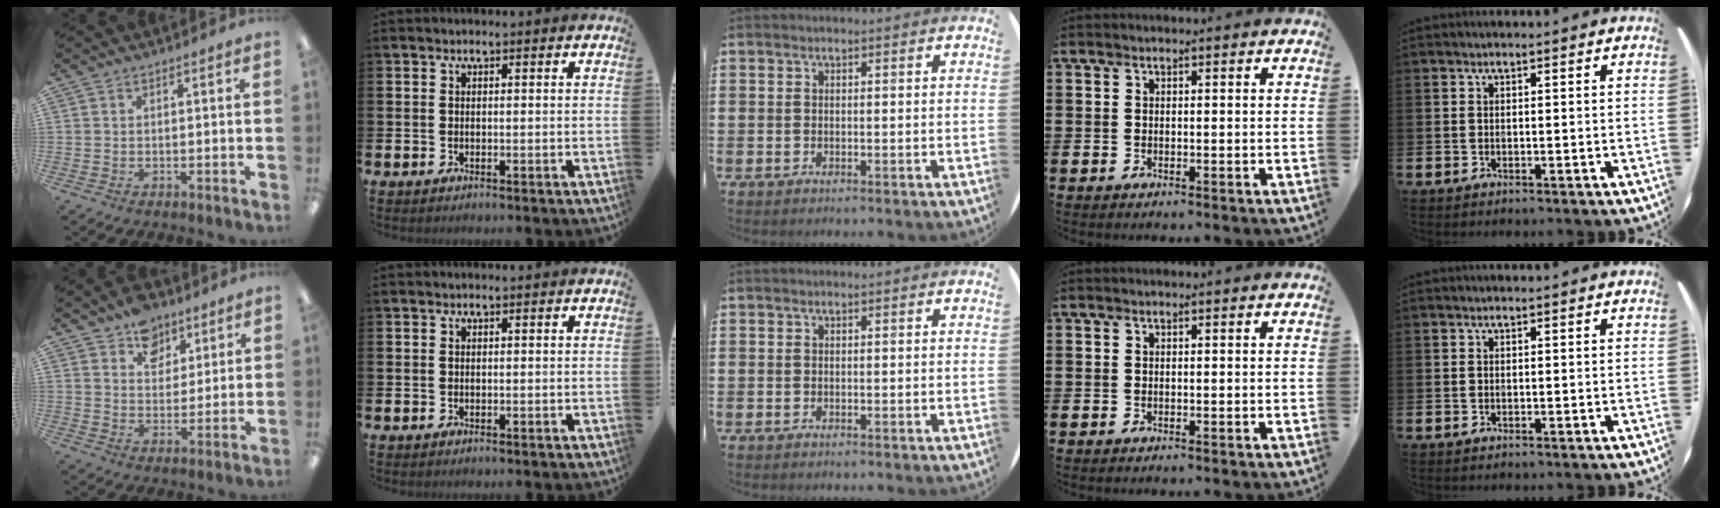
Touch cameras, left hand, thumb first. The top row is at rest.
{"thumb": {"total": 8.9, "force": [6.1, 6.0, 2.4], "torque": [-0.027, -0.033, 0.112]}}